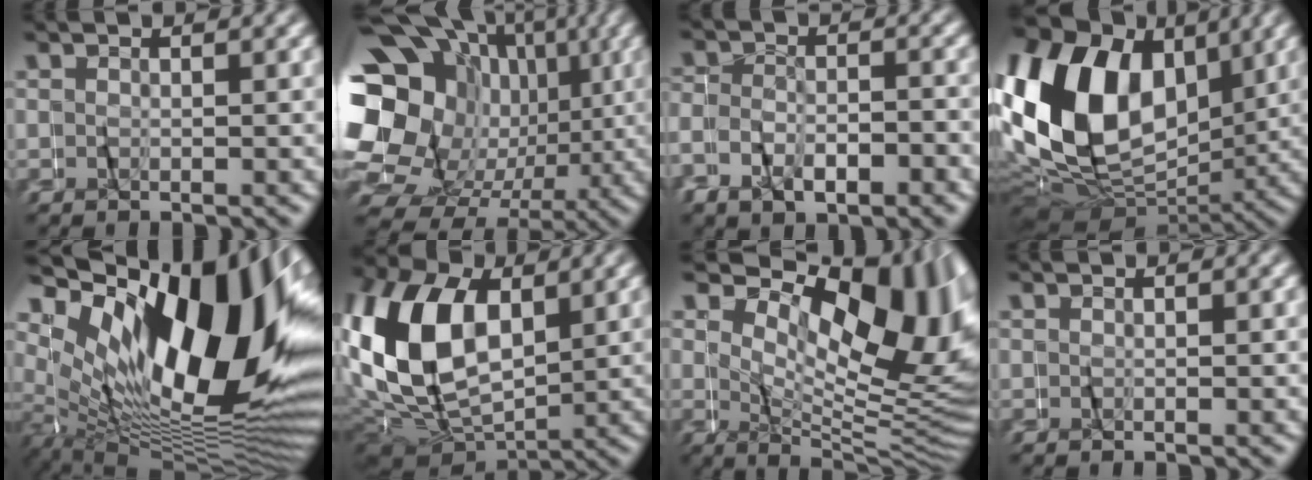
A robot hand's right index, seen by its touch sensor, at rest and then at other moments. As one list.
[{"total": 19.3, "force": [-0.1, 15.7, 11.2], "torque": [-0.232, -0.046, 0.001]}, {"total": 3.9, "force": [-2.6, 2.4, 1.6], "torque": [-0.021, 0.008, -0.056]}, {"total": 19.2, "force": [1.5, 14.3, 12.8], "torque": [-0.260, -0.016, 0.026]}, {"total": 21.1, "force": [3.2, 11.4, 17.5], "torque": [-0.246, 0.025, 0.039]}, {"total": 13.4, "force": [1.3, 9.5, 9.3], "torque": [-0.201, -0.014, 0.023]}, {"total": 14.9, "force": [4.3, 7.3, 12.3], "torque": [-0.143, 0.014, 0.059]}, {"total": 0.0}]